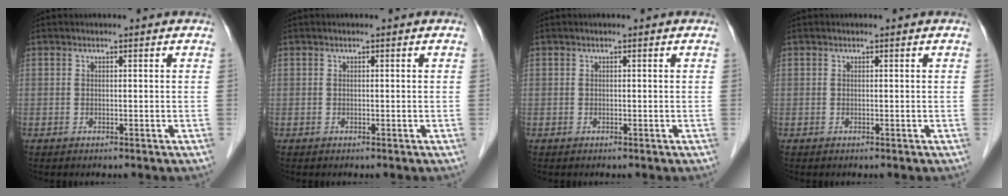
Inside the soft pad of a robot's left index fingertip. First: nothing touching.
{"total": 0.0}
{"total": 0.0}
{"total": 0.0}